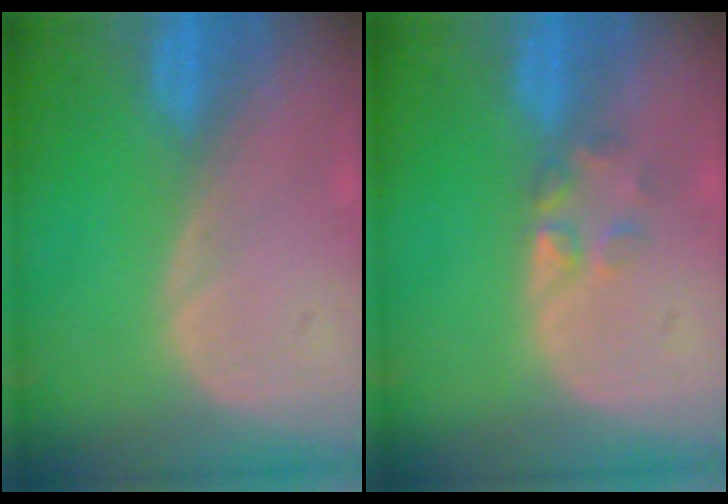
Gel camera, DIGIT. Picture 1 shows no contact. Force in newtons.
{"total": 2.2, "press": 2.2, "slide": 0.2}